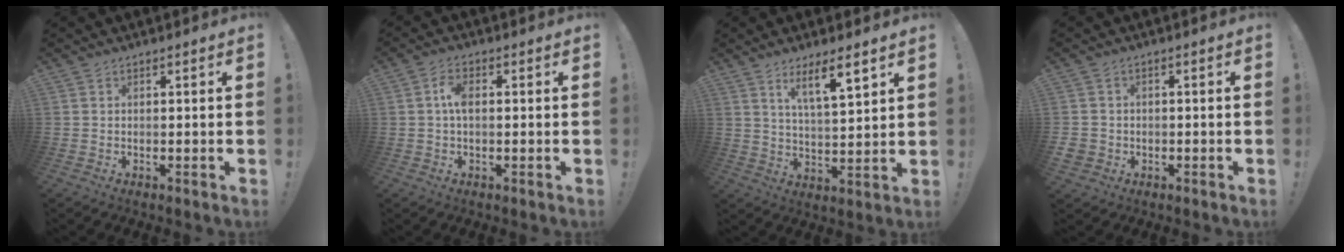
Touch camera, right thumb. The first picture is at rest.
{"total": 4.5, "force": [0.3, 2.4, 3.8], "torque": [-0.056, 0.005, 0.003]}
{"total": 9.5, "force": [6.0, 1.4, 7.2], "torque": [-0.119, -0.031, 0.099]}
{"total": 3.0, "force": [-0.4, 2.8, 0.9], "torque": [-0.019, 0.000, -0.007]}